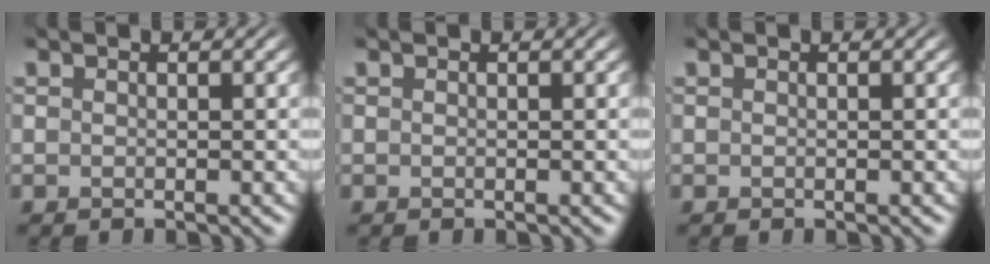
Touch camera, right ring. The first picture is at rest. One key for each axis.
{"total": 0.0}
{"total": 0.0}